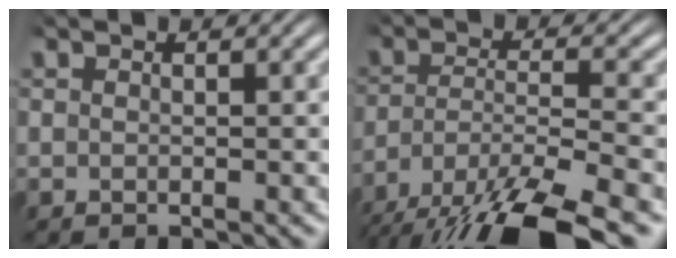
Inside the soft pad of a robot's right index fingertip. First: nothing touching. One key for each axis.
{"total": 8.0, "fx": -3.5, "fy": 4.0, "fz": 6.0, "tx": -0.103, "ty": -0.021, "tz": -0.046}